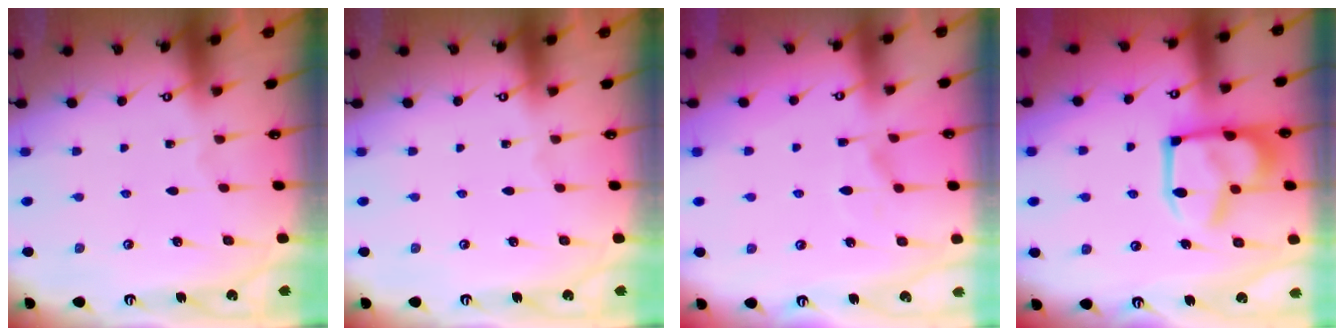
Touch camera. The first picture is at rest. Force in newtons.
{"total": 0.0}
{"total": 1.3, "press": 0.0, "slide": 1.3}
{"total": 16.2, "press": 16.1, "slide": 1.9}